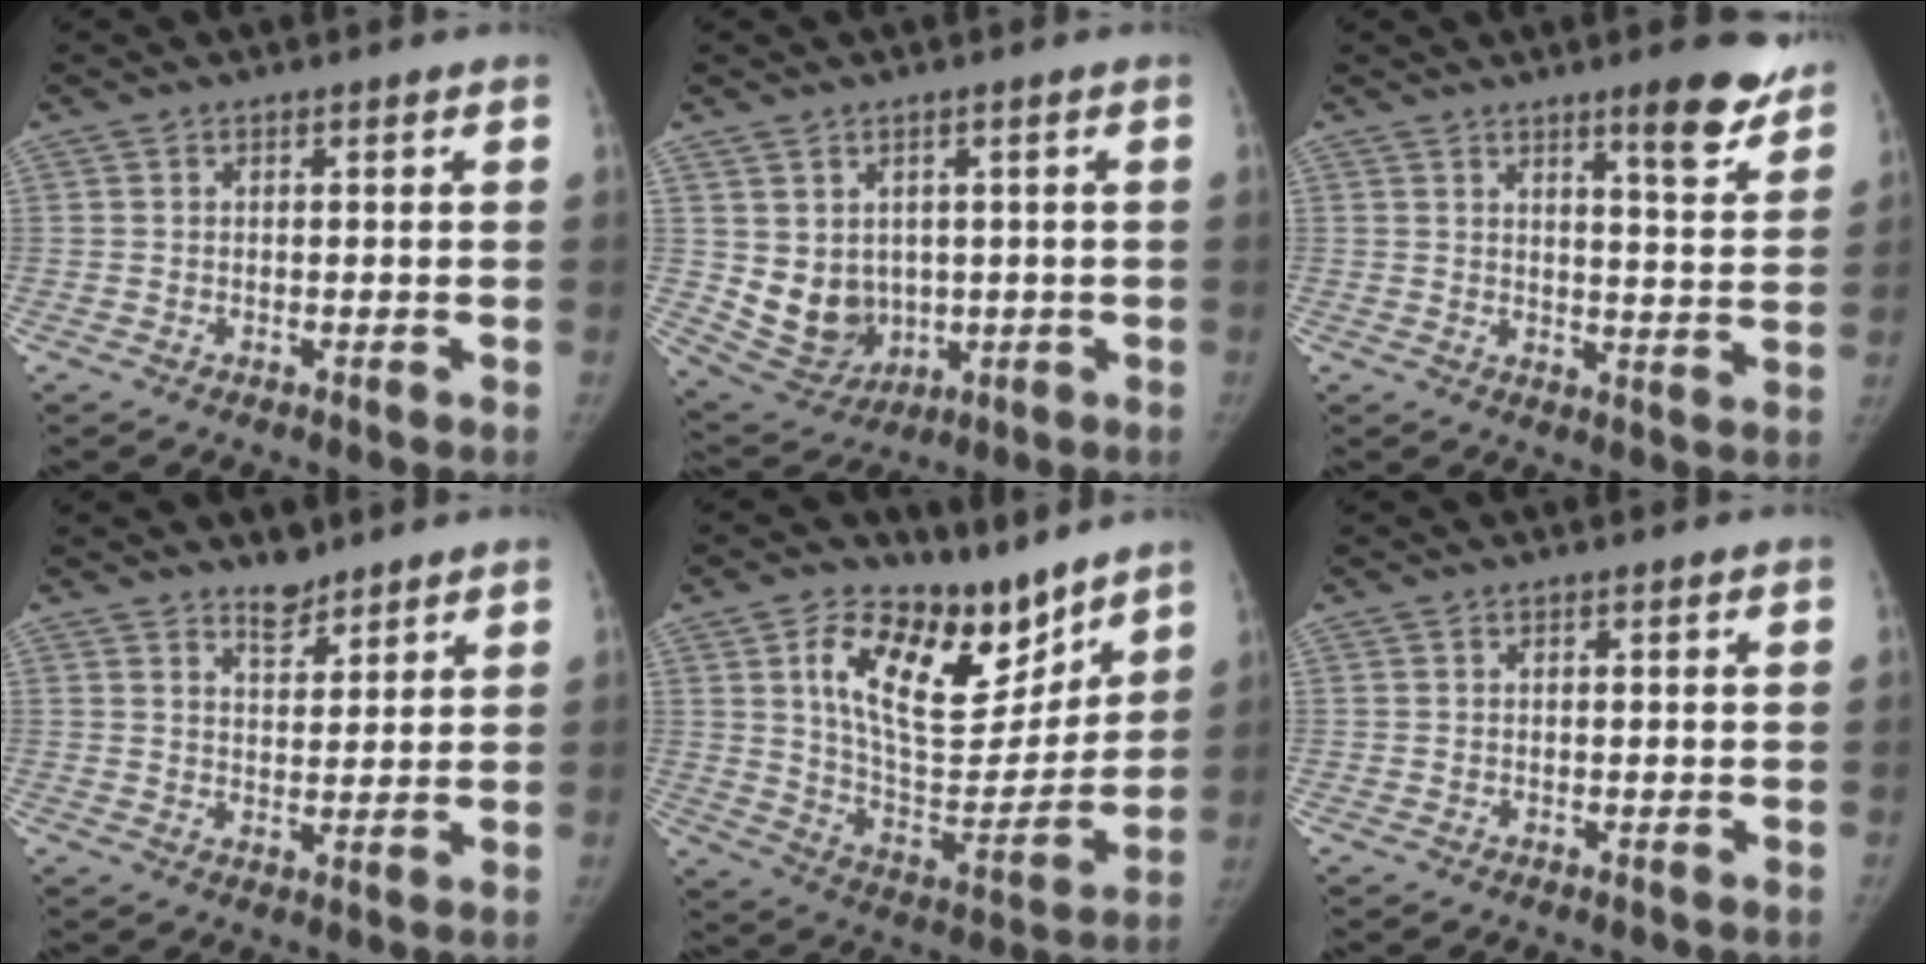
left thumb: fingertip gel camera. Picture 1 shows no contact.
{"total": 8.9, "force": [0.6, 7.5, 4.7], "torque": [-0.057, -0.016, 0.042]}
{"total": 9.9, "force": [7.0, 1.8, 6.7], "torque": [-0.065, -0.047, 0.096]}
{"total": 4.3, "force": [3.6, 1.9, 1.4], "torque": [-0.003, -0.030, 0.063]}
{"total": 19.3, "force": [11.6, 9.9, 11.8], "torque": [-0.138, -0.079, 0.206]}
{"total": 0.0}